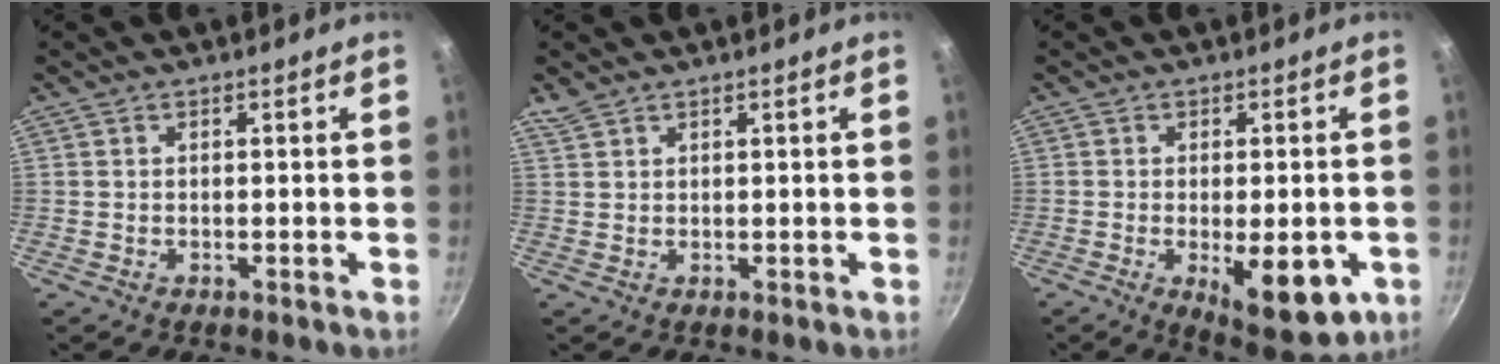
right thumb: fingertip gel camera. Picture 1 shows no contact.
{"total": 1.8, "force": [1.6, 0.7, 0.6], "torque": [-0.012, 0.001, 0.038]}
{"total": 12.2, "force": [-3.5, 5.1, 10.6], "torque": [-0.109, -0.003, -0.034]}